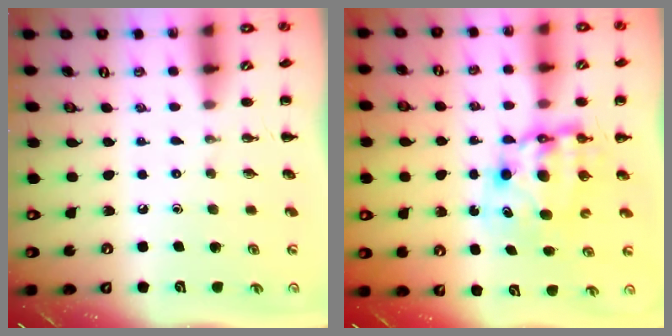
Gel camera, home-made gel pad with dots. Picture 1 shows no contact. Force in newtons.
{"total": 7.8, "press": 7.5, "slide": 2.2}